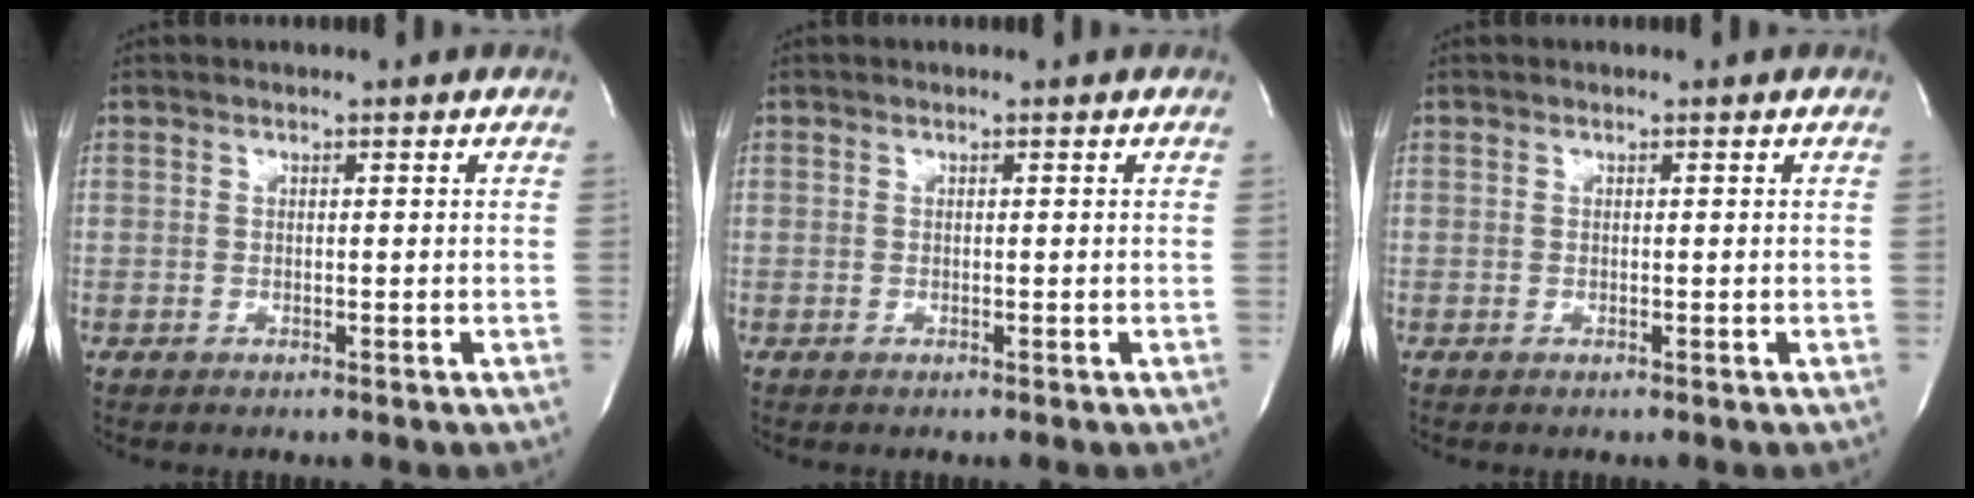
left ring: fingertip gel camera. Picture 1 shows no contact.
{"total": 0.0}
{"total": 0.0}